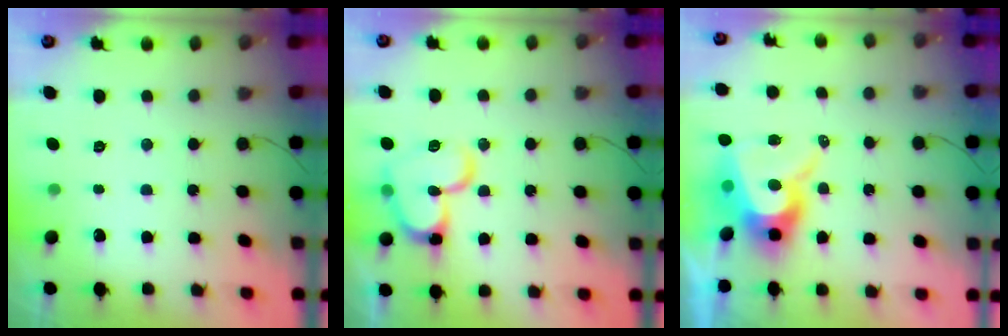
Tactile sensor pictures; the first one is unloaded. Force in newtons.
{"total": 16.1, "press": 16.0, "slide": 1.8}
{"total": 12.5, "press": 12.5, "slide": 1.0}